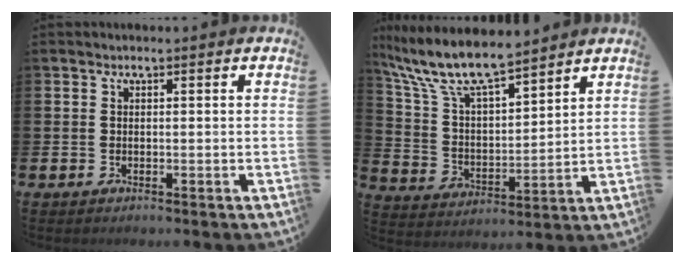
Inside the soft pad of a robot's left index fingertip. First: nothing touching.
{"total": 10.1, "force": [9.0, 1.9, 4.2], "torque": [-0.124, -0.050, 0.159]}